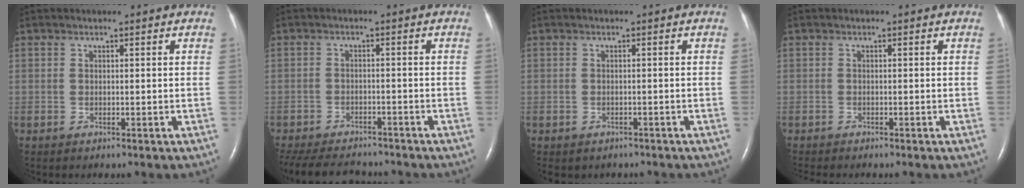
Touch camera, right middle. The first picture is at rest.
{"total": 14.1, "force": [-12.2, 4.6, 5.3], "torque": [-0.137, -0.015, -0.169]}
{"total": 2.7, "force": [-2.2, 1.4, 0.5], "torque": [-0.012, 0.001, -0.024]}
{"total": 2.4, "force": [-2.2, 0.3, 1.0], "torque": [-0.018, -0.005, -0.027]}